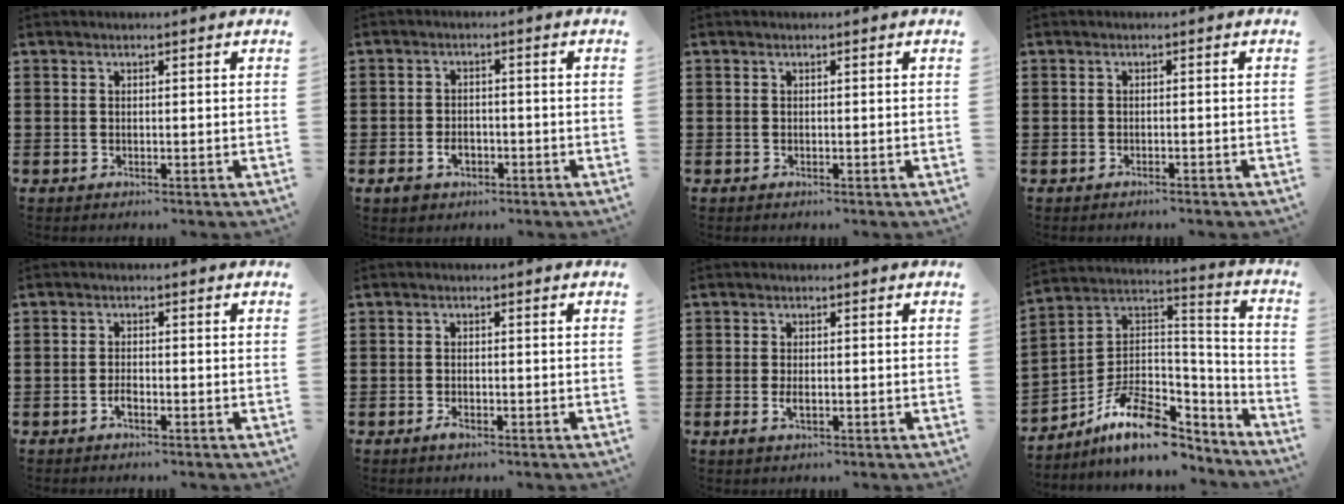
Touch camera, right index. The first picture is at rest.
{"total": 2.8, "force": [-1.4, 2.0, 1.5], "torque": [-0.028, 0.002, -0.027]}
{"total": 0.0}
{"total": 0.8, "force": [-0.8, 0.0, 0.2], "torque": [-0.007, -0.002, -0.016]}
{"total": 1.8, "force": [-1.0, 0.6, 1.3], "torque": [-0.026, -0.001, -0.018]}
{"total": 1.6, "force": [-0.8, 0.7, 1.2], "torque": [-0.022, 0.000, -0.016]}
{"total": 1.9, "force": [-0.4, 0.8, 1.7], "torque": [-0.040, -0.004, -0.008]}
{"total": 12.3, "force": [-7.4, 6.1, 7.7], "torque": [-0.163, 0.020, -0.136]}